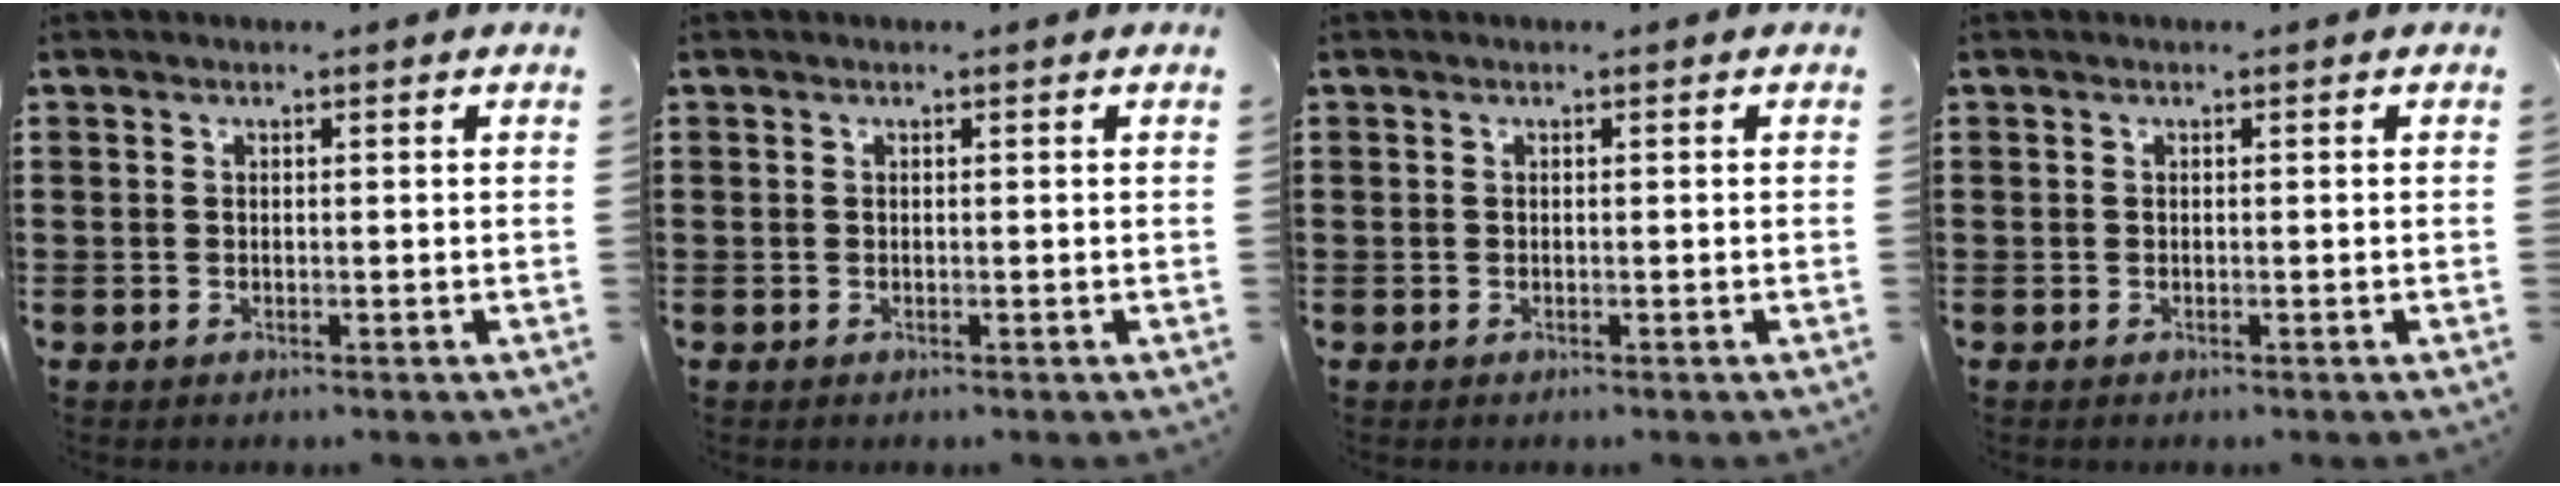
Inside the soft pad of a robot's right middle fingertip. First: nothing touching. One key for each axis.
{"total": 0.0}
{"total": 0.0}
{"total": 0.0}